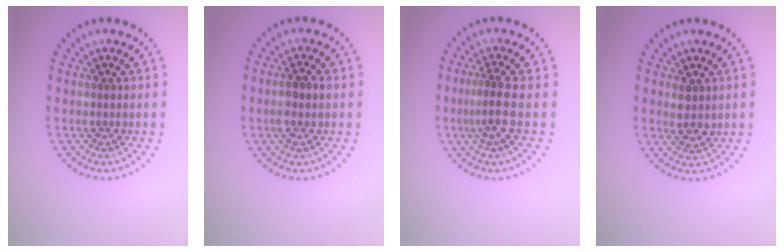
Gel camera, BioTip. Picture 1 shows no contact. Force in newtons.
{"total": 1.8, "press": 1.7, "slide": 0.5}
{"total": 2.6, "press": 2.0, "slide": 1.8}
{"total": 1.8, "press": 1.7, "slide": 0.8}